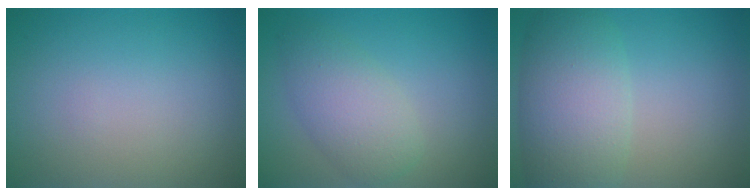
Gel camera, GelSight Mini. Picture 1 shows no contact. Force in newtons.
{"total": 3.9, "press": 3.9, "slide": 0.1}
{"total": 6.4, "press": 6.4, "slide": 0.4}